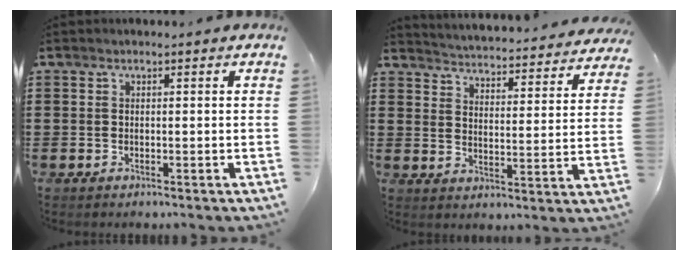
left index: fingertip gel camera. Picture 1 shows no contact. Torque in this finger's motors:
{"motor_torque": [2.14, 0.00, 1.05, 0.15]}